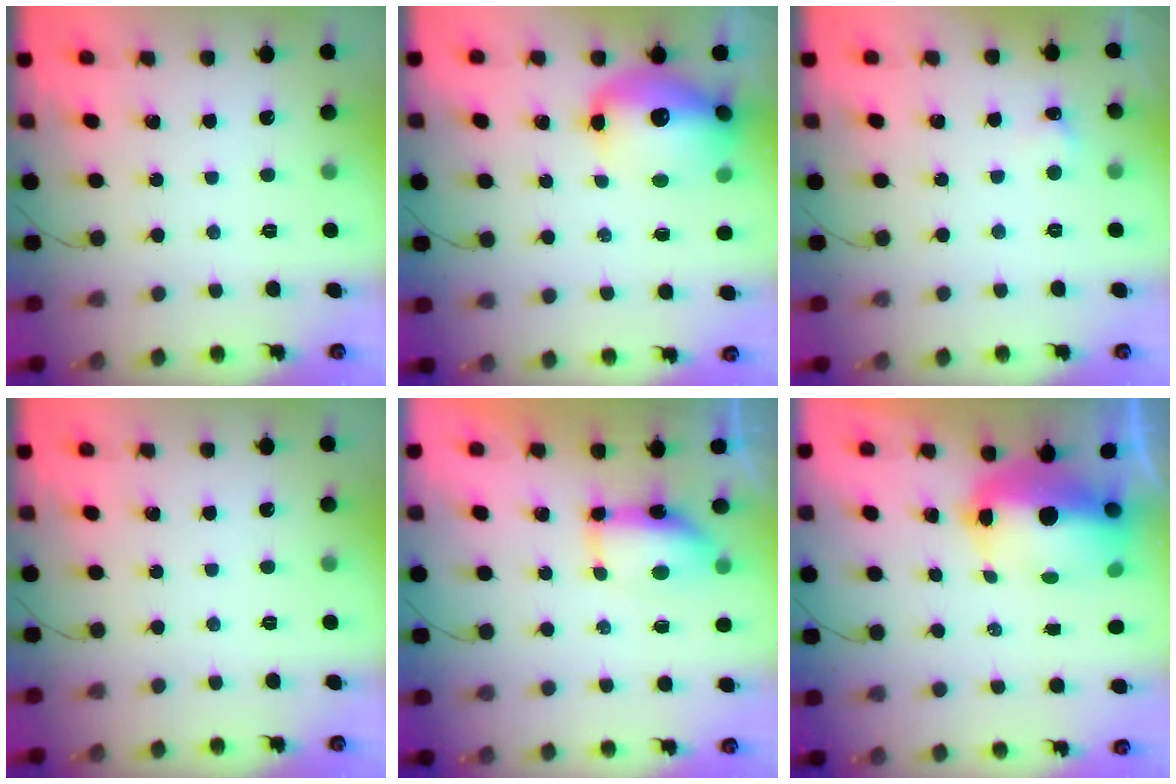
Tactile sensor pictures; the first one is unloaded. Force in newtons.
{"total": 14.1, "press": 13.7, "slide": 3.3}
{"total": 4.9, "press": 4.7, "slide": 1.1}
{"total": 0.0}
{"total": 13.9, "press": 9.1, "slide": 10.5}
{"total": 11.7, "press": 11.5, "slide": 2.1}